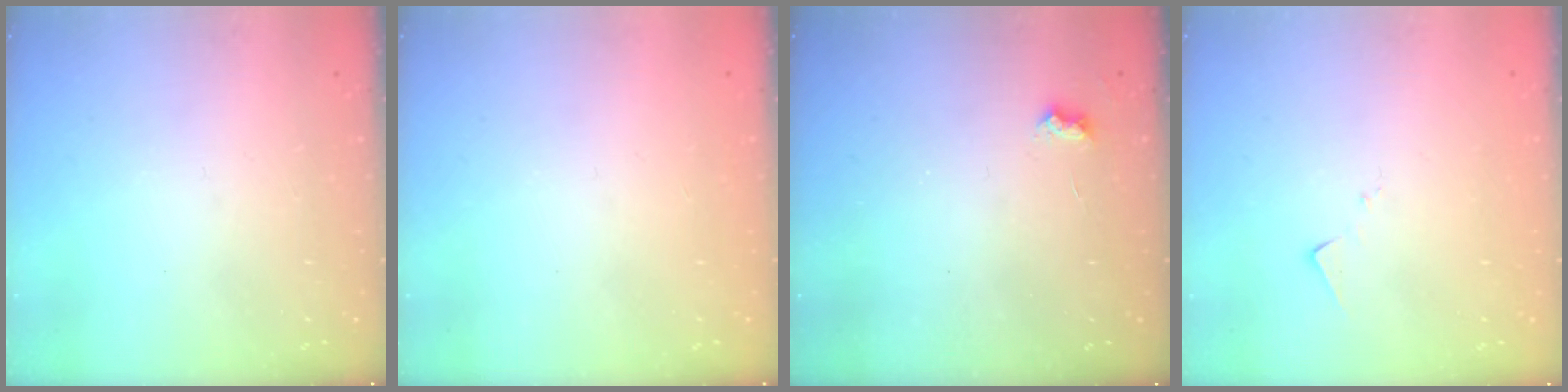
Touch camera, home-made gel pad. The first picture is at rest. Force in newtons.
{"total": 0.9, "press": 0.9, "slide": 0.1}
{"total": 3.9, "press": 3.9, "slide": 0.5}
{"total": 7.3, "press": 7.3, "slide": 0.2}